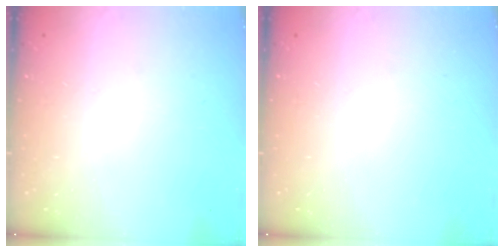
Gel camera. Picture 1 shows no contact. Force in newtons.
{"total": 0.0}